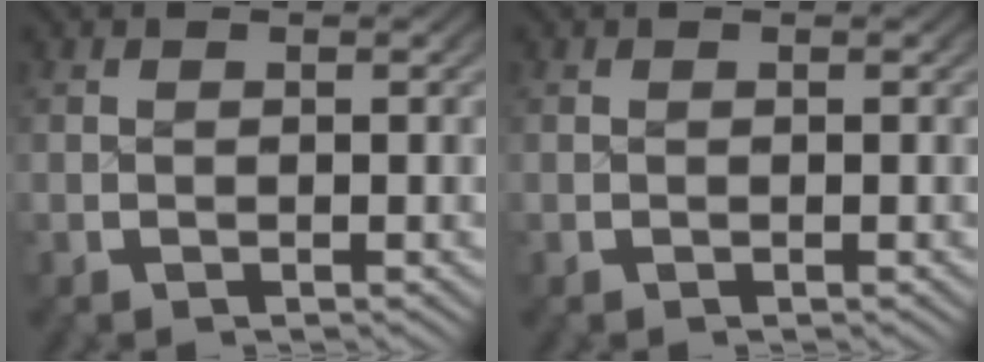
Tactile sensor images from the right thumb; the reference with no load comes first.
{"total": 0.0}